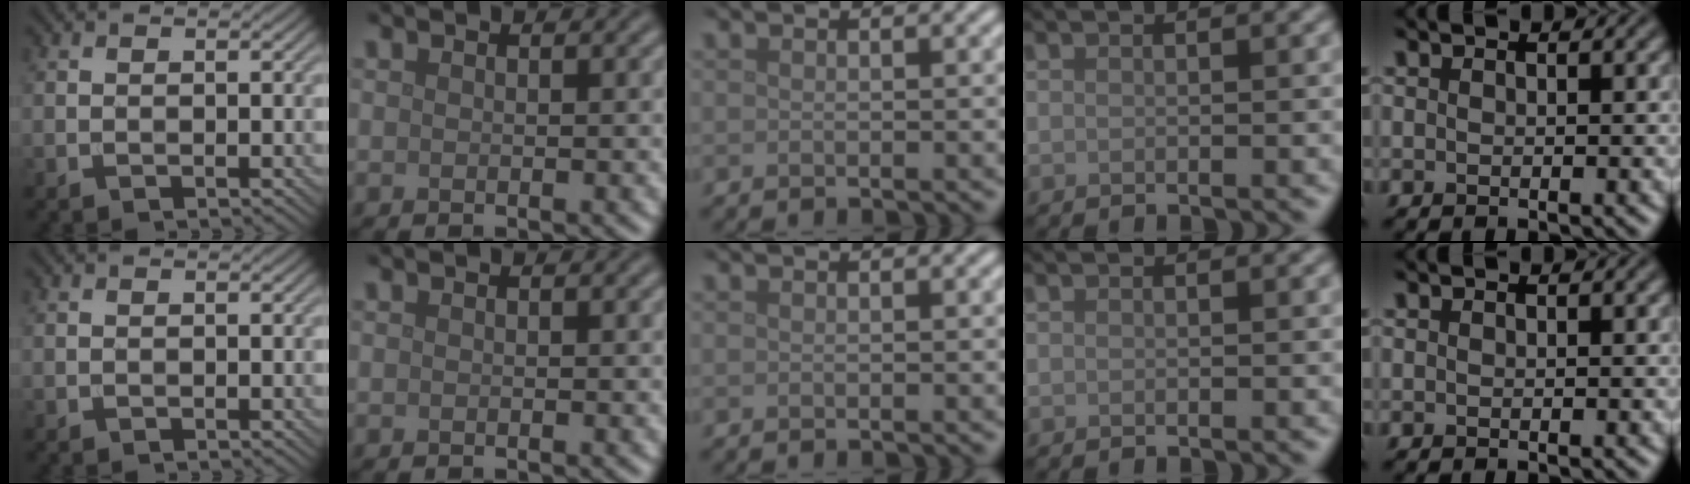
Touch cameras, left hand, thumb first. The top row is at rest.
{}